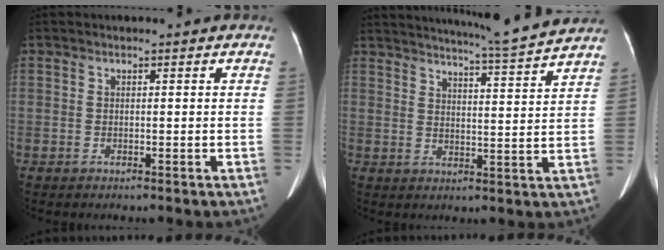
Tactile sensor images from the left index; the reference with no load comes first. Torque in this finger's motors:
{"motor_torque": [0.85, -1.28, 0.09, 0.04]}